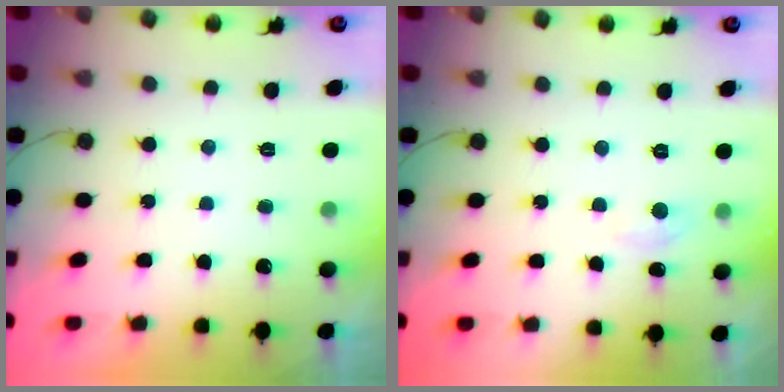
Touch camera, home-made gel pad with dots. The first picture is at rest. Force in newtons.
{"total": 2.3, "press": 2.3, "slide": 0.3}